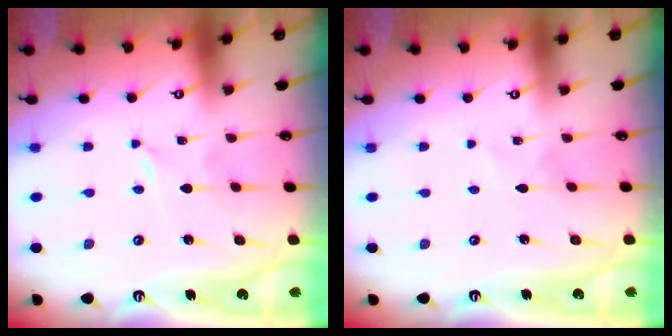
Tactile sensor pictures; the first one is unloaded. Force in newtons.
{"total": 1.0, "press": 1.0, "slide": 0.1}